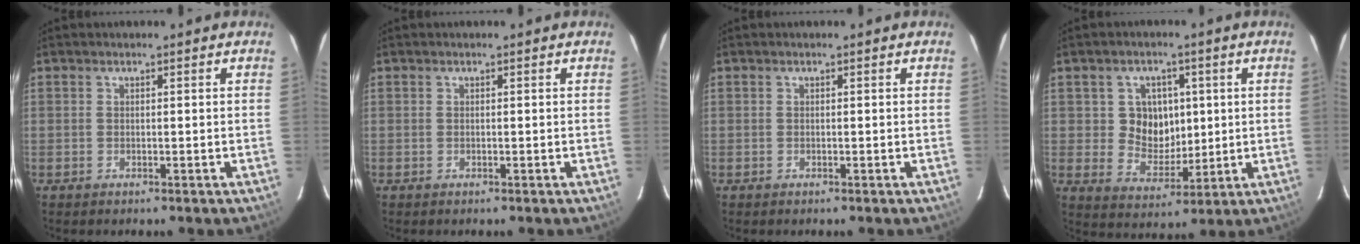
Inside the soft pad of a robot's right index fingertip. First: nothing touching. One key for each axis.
{"total": 0.0}
{"total": 0.0}
{"total": 7.8, "fx": 1.4, "fy": 7.1, "fz": 2.9, "tx": -0.056, "ty": 0.007, "tz": 0.034}